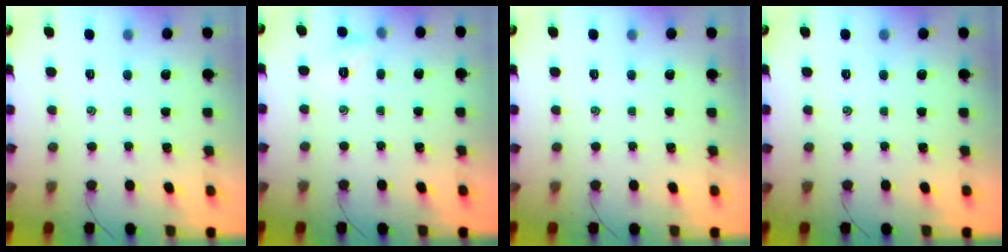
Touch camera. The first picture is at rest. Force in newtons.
{"total": 3.2, "press": 3.2, "slide": 0.3}
{"total": 0.0}
{"total": 0.0}